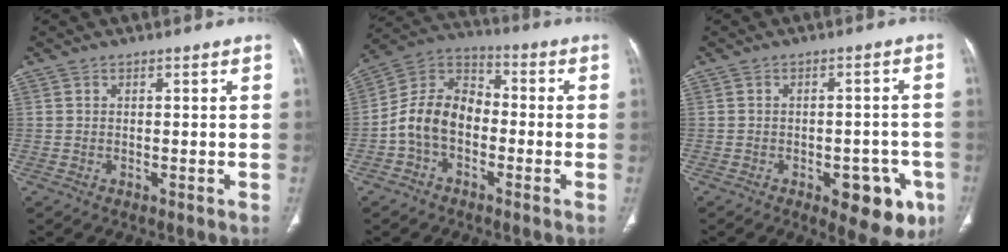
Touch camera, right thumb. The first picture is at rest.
{"total": 11.1, "force": [-2.8, 7.7, 7.5], "torque": [-0.126, 0.041, -0.066]}
{"total": 10.7, "force": [-4.8, 5.3, 8.0], "torque": [-0.064, 0.017, -0.051]}